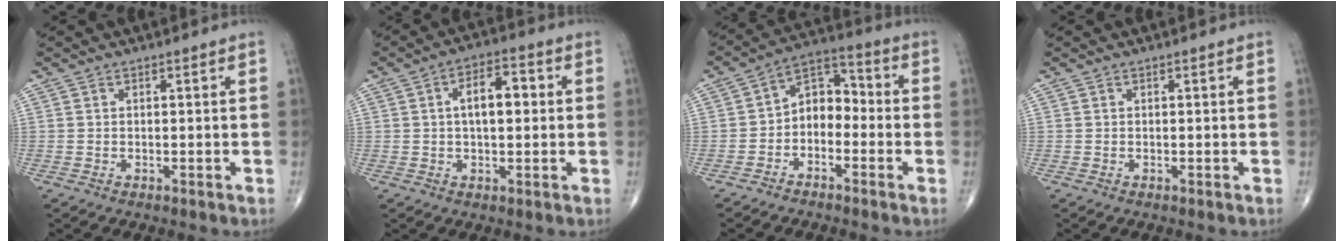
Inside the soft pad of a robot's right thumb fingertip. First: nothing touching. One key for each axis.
{"total": 7.7, "fx": 0.9, "fy": 3.9, "fz": 6.6, "tx": -0.097, "ty": 0.016, "tz": 0.010}
{"total": 7.8, "fx": -2.2, "fy": 5.5, "fz": 5.1, "tx": -0.058, "ty": 0.042, "tz": -0.056}
{"total": 0.0}